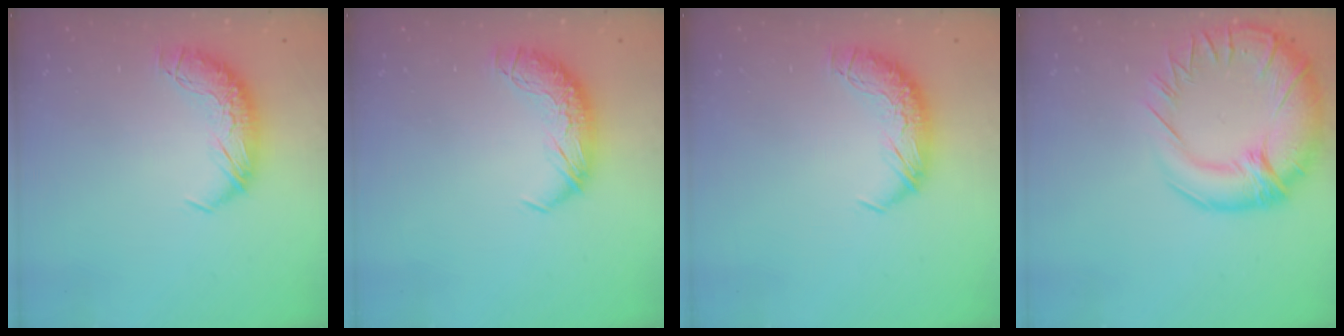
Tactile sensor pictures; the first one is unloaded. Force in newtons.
{"total": 0.0}
{"total": 0.0}
{"total": 12.7, "press": 11.4, "slide": 5.6}